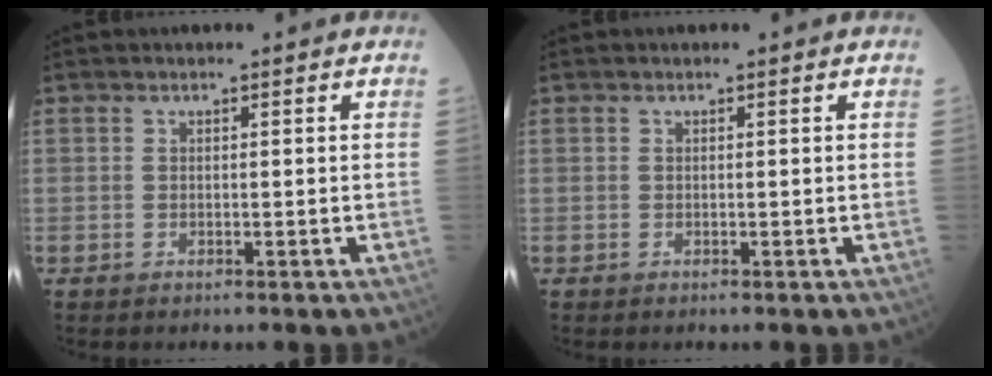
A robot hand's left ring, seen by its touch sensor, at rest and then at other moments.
{"total": 0.0}